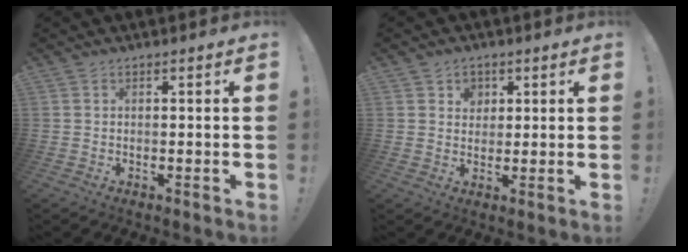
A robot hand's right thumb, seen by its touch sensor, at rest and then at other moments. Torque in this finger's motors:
{"motor_torque": [-0.05, 0.21, 0.21, 0.02, -0.02]}